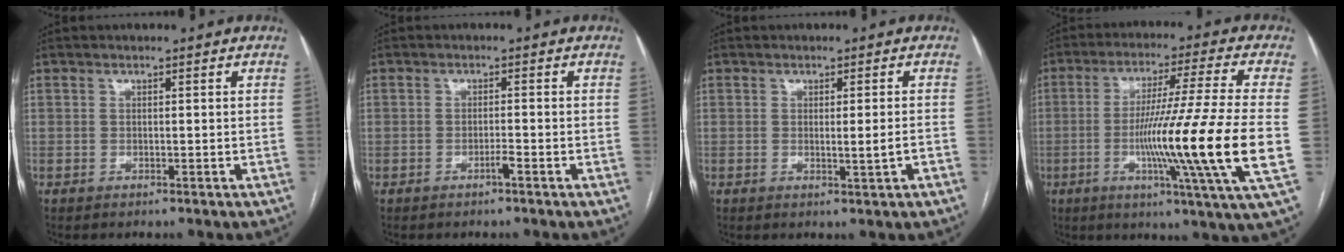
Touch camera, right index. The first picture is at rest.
{"total": 1.4, "force": [-0.9, -0.2, 1.1], "torque": [-0.021, 0.000, -0.018]}
{"total": 2.4, "force": [-0.6, -0.2, 2.3], "torque": [-0.035, -0.008, -0.006]}
{"total": 19.1, "force": [-3.2, -2.4, 18.7], "torque": [-0.305, -0.021, -0.065]}